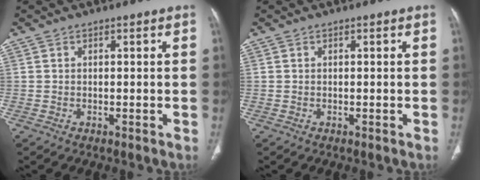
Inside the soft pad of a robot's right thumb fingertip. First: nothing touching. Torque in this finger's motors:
{"motor_torque": [-0.11, 0.11, -0.11, -0.05, 0.00]}